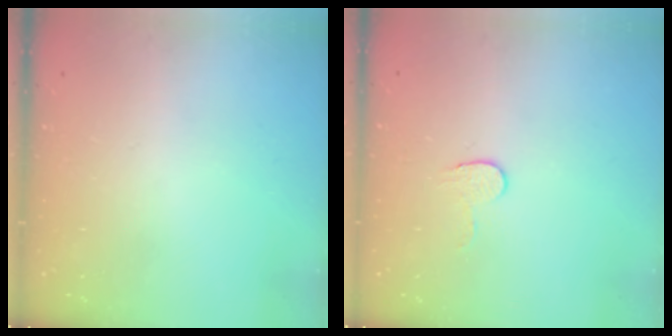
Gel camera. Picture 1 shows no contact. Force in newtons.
{"total": 6.2, "press": 6.2, "slide": 0.5}